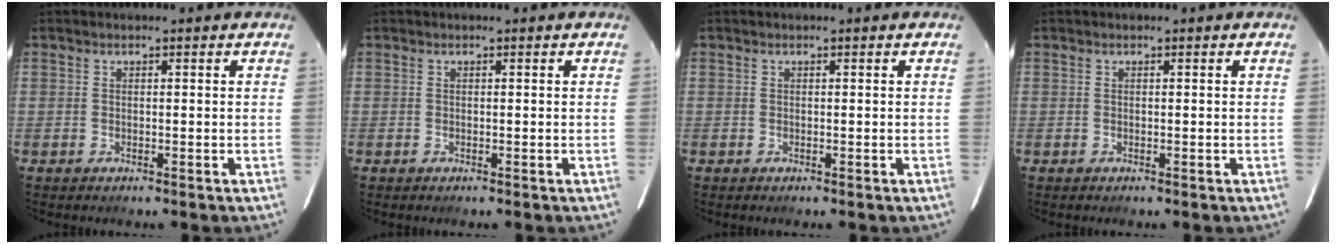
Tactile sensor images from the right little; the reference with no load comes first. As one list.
[{"total": 0.0}, {"total": 0.0}, {"total": 0.0}]